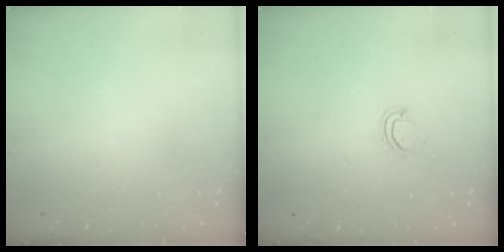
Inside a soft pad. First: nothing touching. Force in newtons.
{"total": 3.9, "press": 3.9, "slide": 0.3}